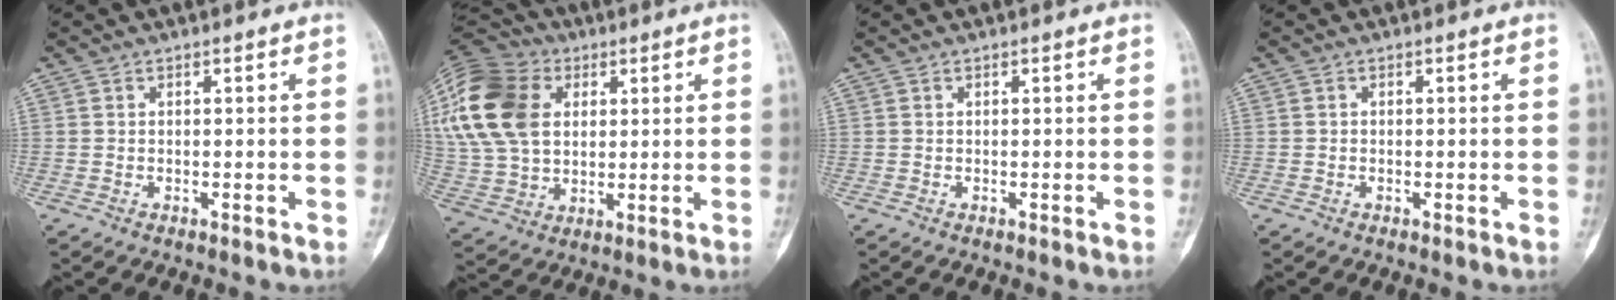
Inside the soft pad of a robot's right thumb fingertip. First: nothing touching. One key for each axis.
{"total": 22.6, "fx": 6.3, "fy": 16.3, "fz": 14.4, "tx": -0.313, "ty": 0.027, "tz": 0.117}
{"total": 0.0}
{"total": 0.0}